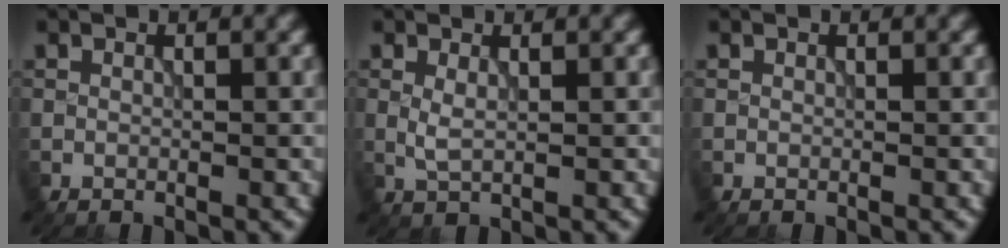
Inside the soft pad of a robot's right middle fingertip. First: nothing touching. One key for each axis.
{"total": 1.4, "fx": 0.3, "fy": 0.4, "fz": 1.2, "tx": -0.033, "ty": -0.001, "tz": 0.008}
{"total": 0.0}